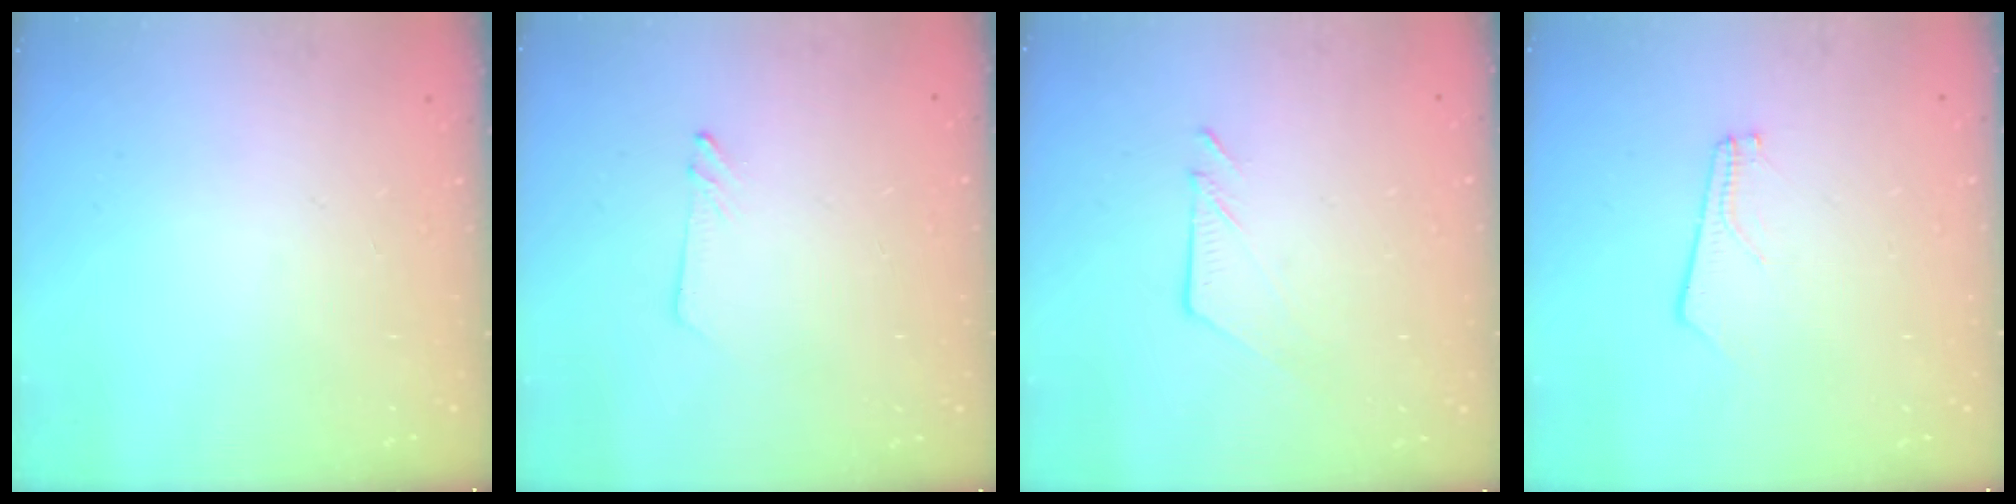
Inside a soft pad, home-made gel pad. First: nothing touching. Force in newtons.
{"total": 1.3, "press": 1.3, "slide": 0.1}
{"total": 5.6, "press": 5.6, "slide": 0.5}
{"total": 2.2, "press": 2.2, "slide": 0.3}